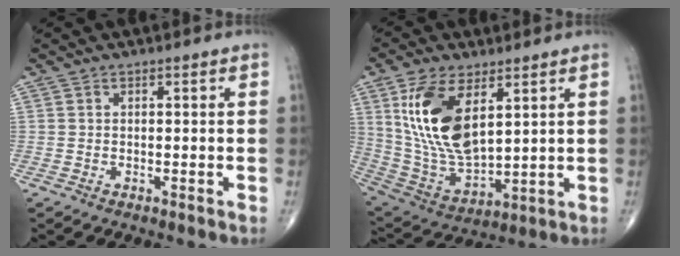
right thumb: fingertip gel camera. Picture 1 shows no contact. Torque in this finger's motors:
{"motor_torque": [-0.46, 2.47, 1.87, 0.90, 0.61]}